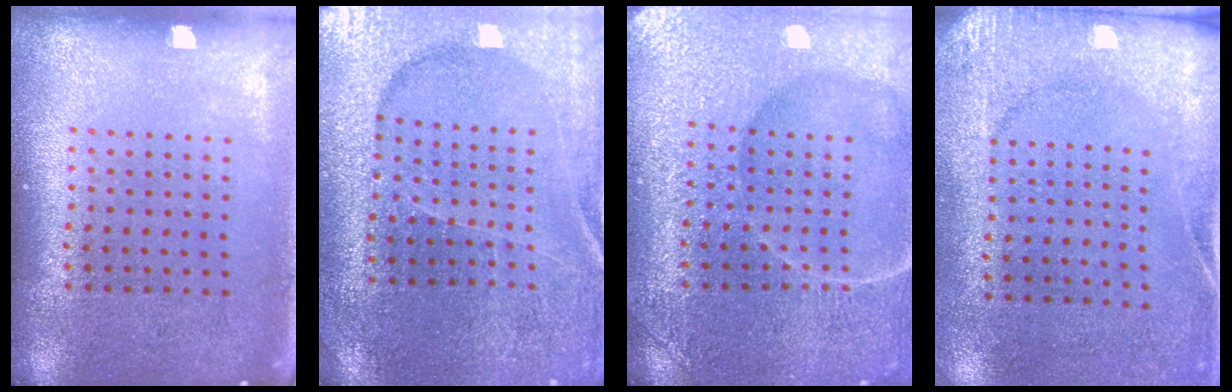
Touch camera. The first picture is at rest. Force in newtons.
{"total": 3.1, "press": 3.0, "slide": 0.4}
{"total": 4.7, "press": 4.6, "slide": 0.5}
{"total": 2.7, "press": 2.1, "slide": 1.7}